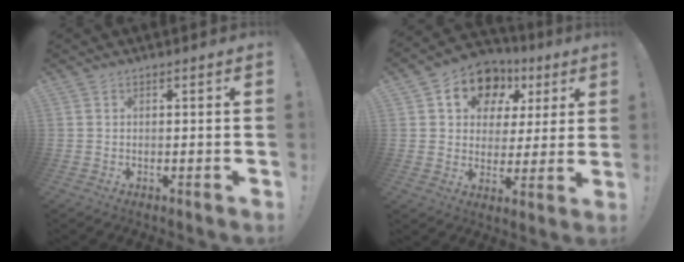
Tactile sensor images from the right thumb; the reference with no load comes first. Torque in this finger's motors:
{"motor_torque": [1.07, 2.06, 0.45, -0.03, 0.00]}